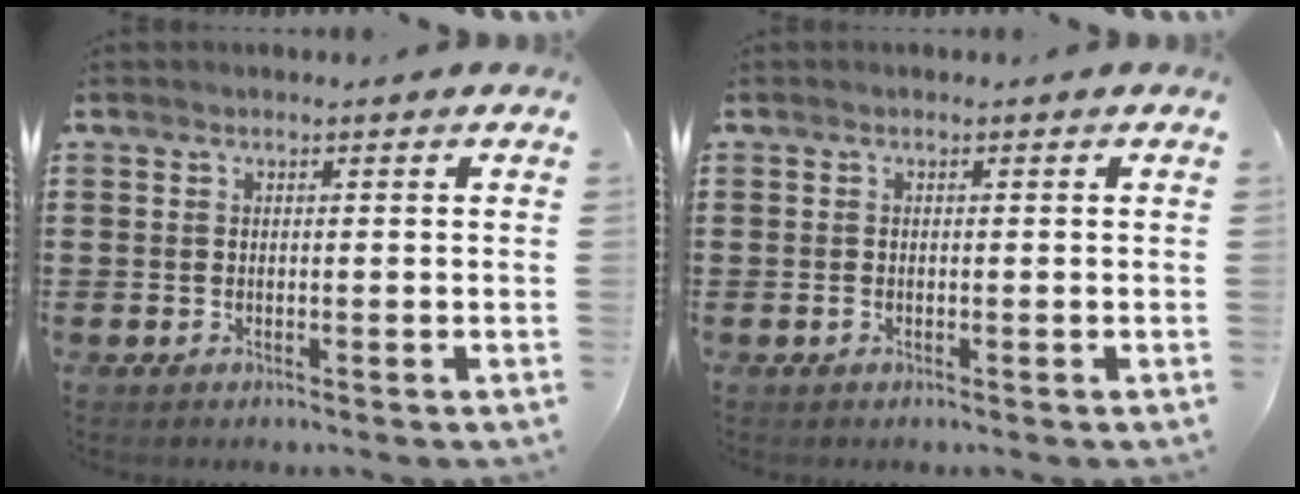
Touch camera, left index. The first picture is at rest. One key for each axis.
{"total": 0.6, "fx": -0.3, "fy": 0.3, "fz": 0.4, "tx": -0.010, "ty": -0.003, "tz": -0.005}